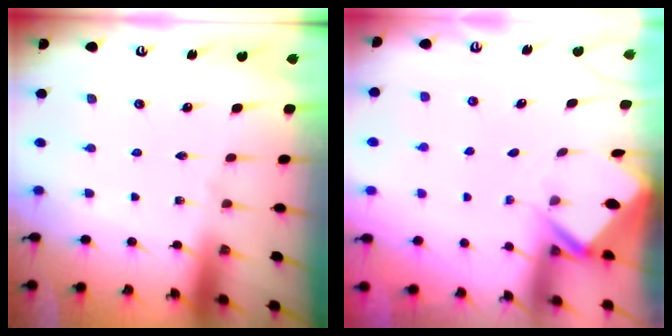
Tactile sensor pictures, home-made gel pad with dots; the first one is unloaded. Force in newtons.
{"total": 2.4, "press": 2.4, "slide": 0.1}